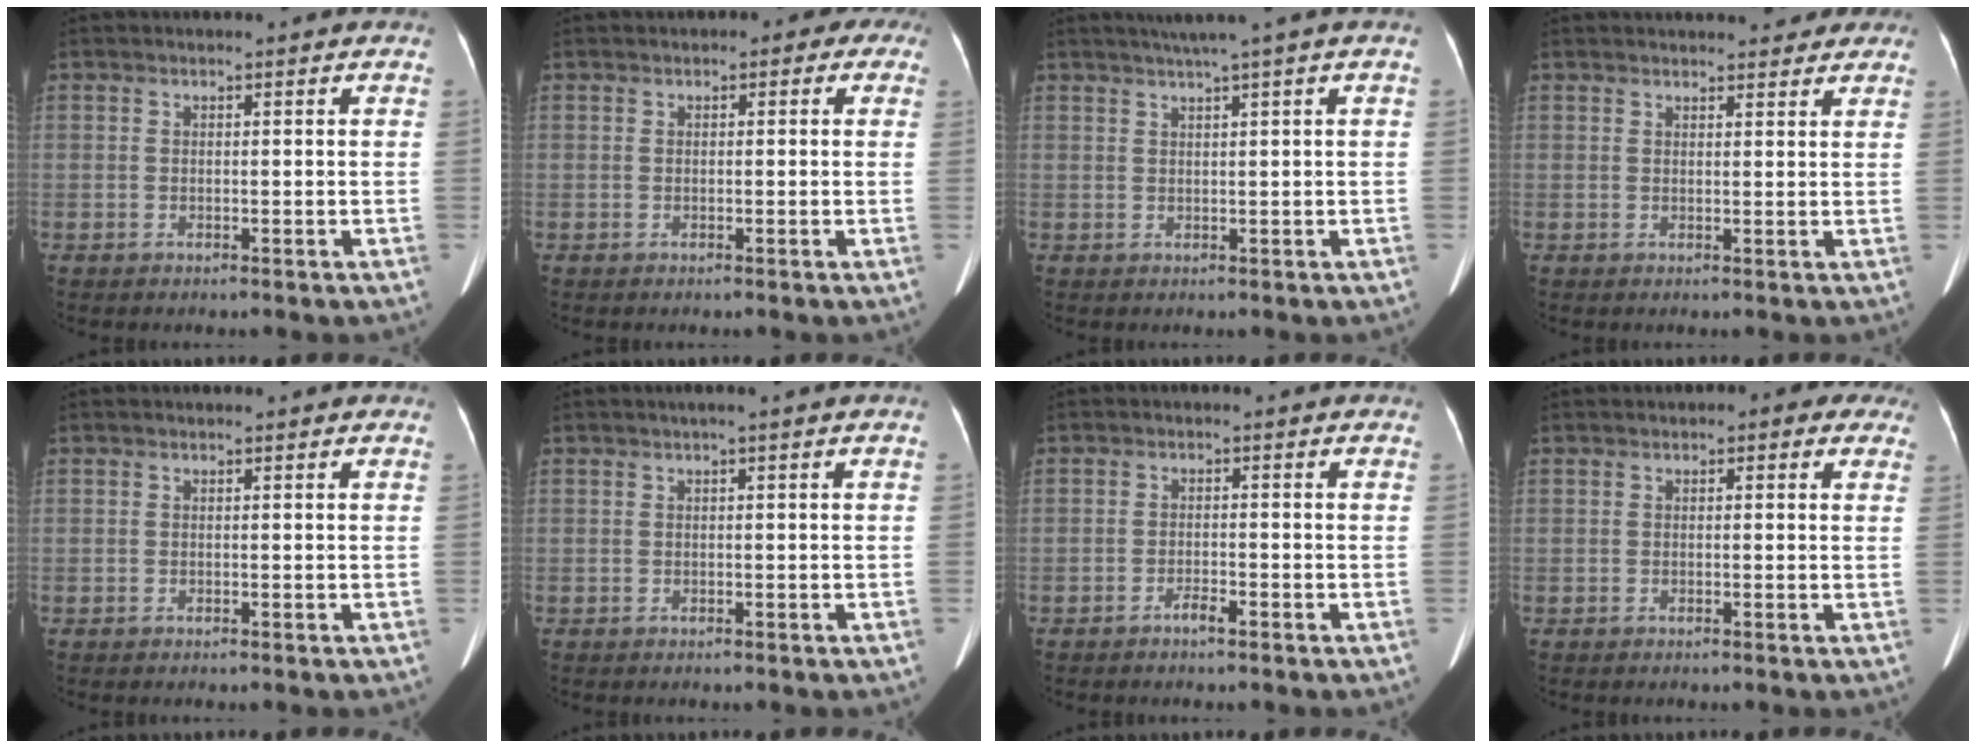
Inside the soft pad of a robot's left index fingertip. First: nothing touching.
{"total": 2.6, "force": [0.8, 1.7, 1.7], "torque": [-0.006, 0.020, -0.001]}
{"total": 3.8, "force": [2.4, -1.1, 2.7], "torque": [-0.044, 0.010, 0.044]}
{"total": 8.4, "force": [7.5, 2.5, 2.8], "torque": [-0.022, 0.015, 0.082]}
{"total": 0.0}
{"total": 0.8, "force": [0.1, -0.1, 0.7], "torque": [-0.015, 0.007, 0.006]}
{"total": 1.7, "force": [-1.3, 0.2, 1.1], "torque": [-0.021, 0.000, -0.021]}
{"total": 3.3, "force": [1.8, 1.7, 2.1], "torque": [-0.014, 0.020, 0.013]}